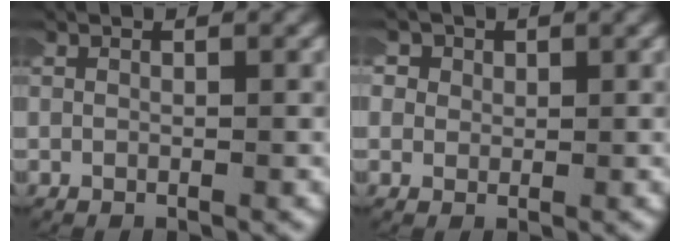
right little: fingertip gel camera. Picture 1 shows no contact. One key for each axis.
{"total": 3.6, "fx": 0.6, "fy": 3.4, "fz": 1.2, "tx": -0.044, "ty": 0.001, "tz": -0.001}